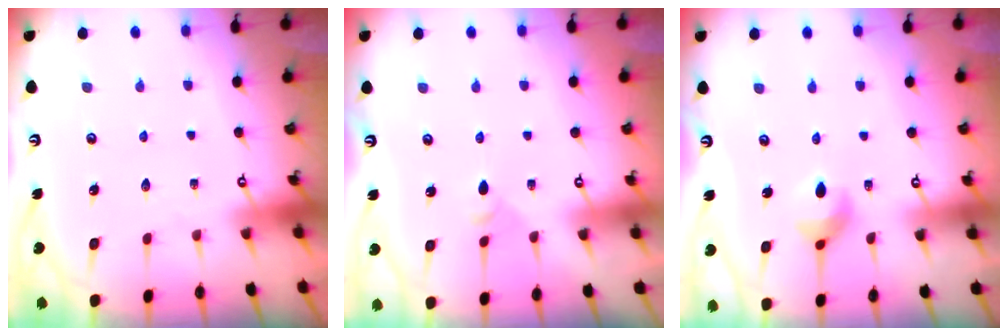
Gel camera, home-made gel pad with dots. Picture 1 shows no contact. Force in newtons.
{"total": 3.1, "press": 3.1, "slide": 0.5}
{"total": 7.0, "press": 6.9, "slide": 0.9}